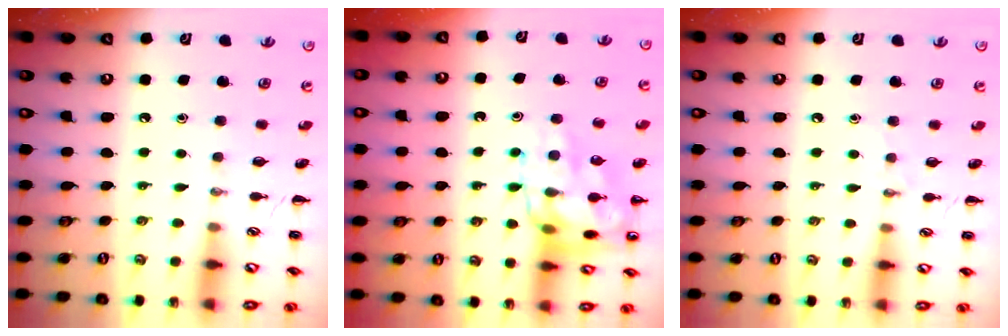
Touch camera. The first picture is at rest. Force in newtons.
{"total": 15.3, "press": 15.2, "slide": 1.4}
{"total": 3.7, "press": 3.5, "slide": 1.1}